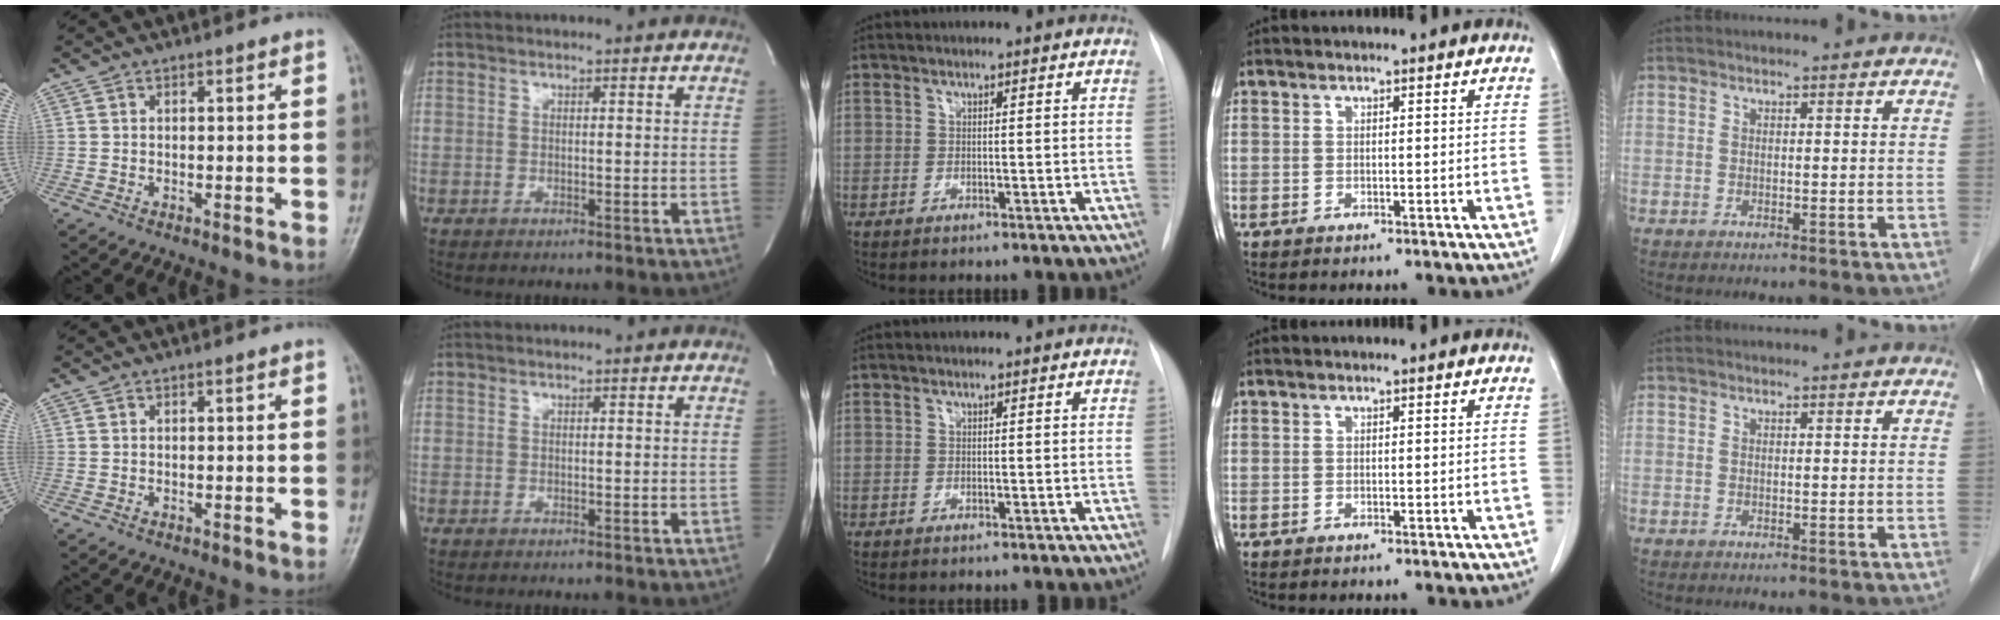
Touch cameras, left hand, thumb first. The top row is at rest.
{}